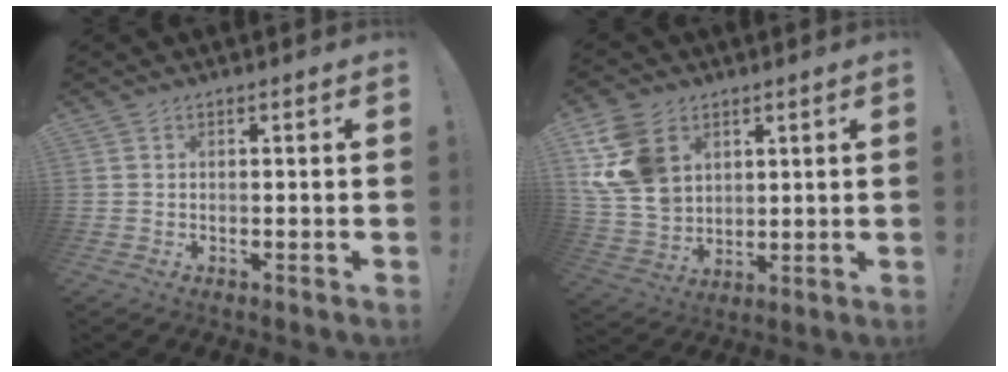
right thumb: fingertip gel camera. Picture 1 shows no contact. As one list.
[{"total": 15.8, "force": [6.5, 11.4, 8.8], "torque": [-0.176, -0.027, 0.128]}]